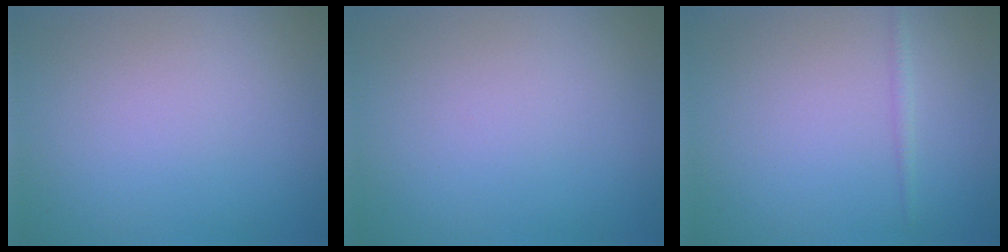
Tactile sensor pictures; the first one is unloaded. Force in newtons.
{"total": 0.0}
{"total": 0.8, "press": 0.8, "slide": 0.1}